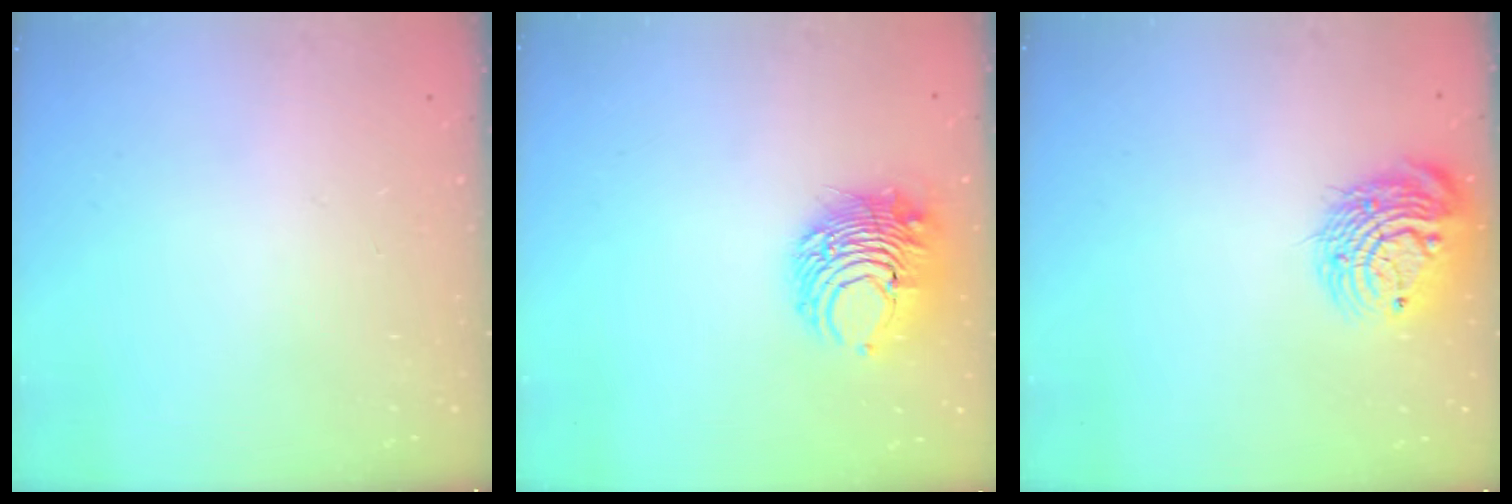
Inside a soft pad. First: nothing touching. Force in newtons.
{"total": 9.2, "press": 9.2, "slide": 0.2}
{"total": 13.6, "press": 13.4, "slide": 2.2}